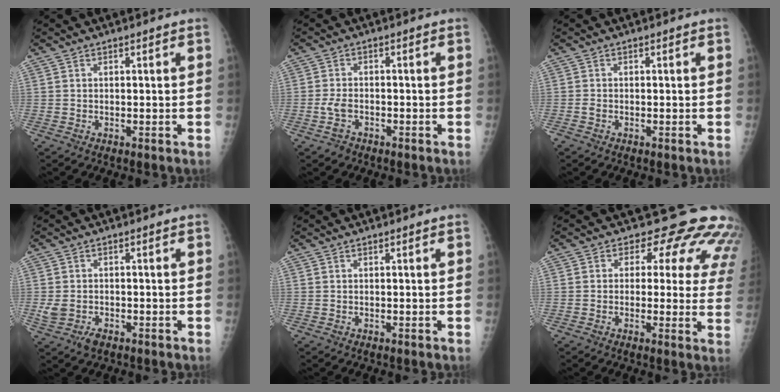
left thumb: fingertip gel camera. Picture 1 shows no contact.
{"total": 2.9, "force": [-1.5, 1.8, 1.6], "torque": [-0.036, 0.009, -0.027]}
{"total": 0.8, "force": [-0.5, 0.5, 0.5], "torque": [-0.014, -0.001, -0.011]}
{"total": 3.8, "force": [-1.5, 2.5, 2.4], "torque": [-0.049, 0.008, -0.020]}
{"total": 0.0}
{"total": 15.0, "force": [10.6, 7.9, 7.0], "torque": [-0.025, -0.040, 0.092]}